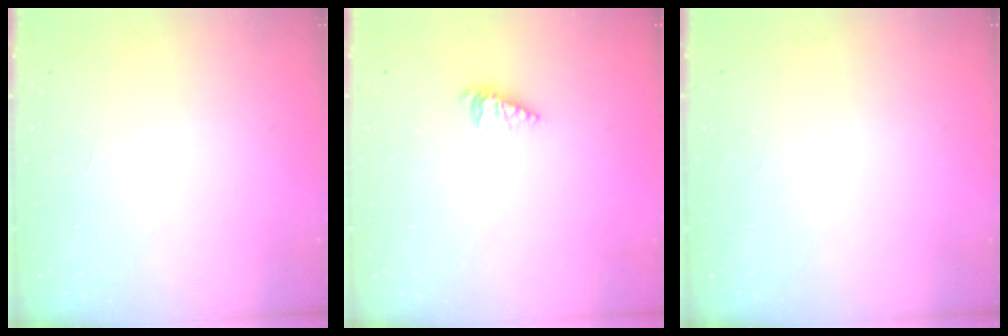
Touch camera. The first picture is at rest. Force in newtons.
{"total": 2.8, "press": 2.8, "slide": 0.4}
{"total": 0.0}